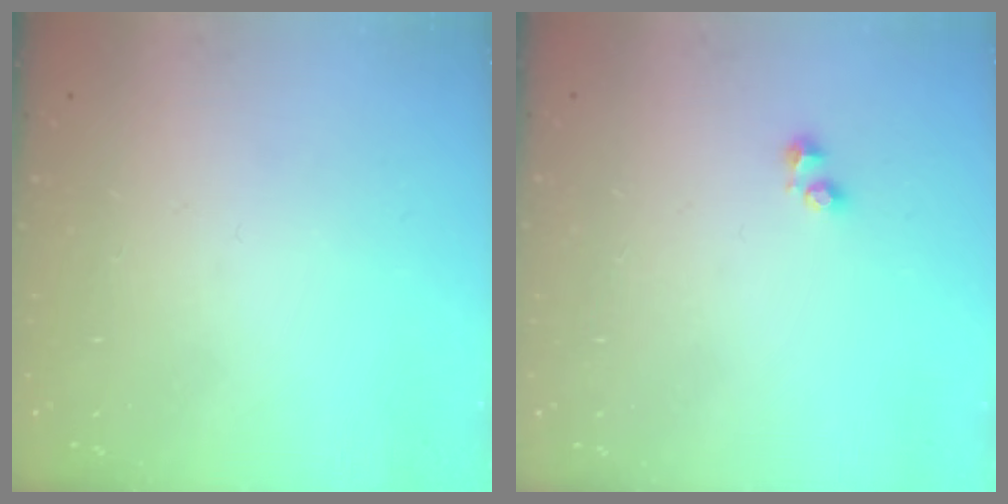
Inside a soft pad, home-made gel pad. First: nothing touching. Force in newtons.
{"total": 1.9, "press": 1.9, "slide": 0.5}